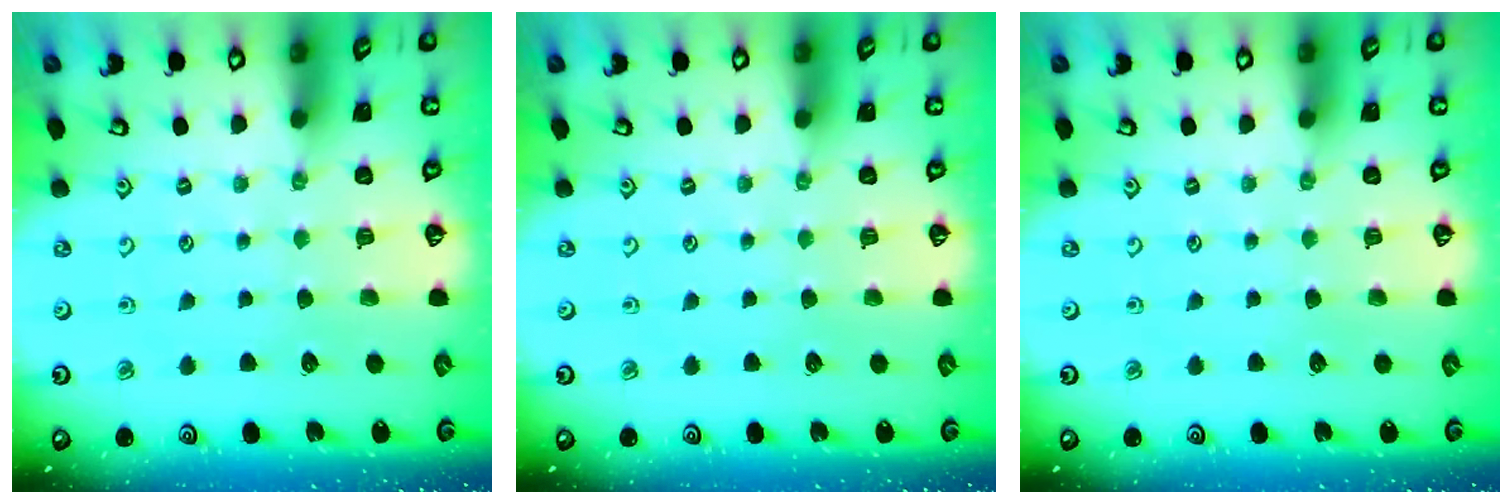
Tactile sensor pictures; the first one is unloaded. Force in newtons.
{"total": 0.0}
{"total": 0.0}